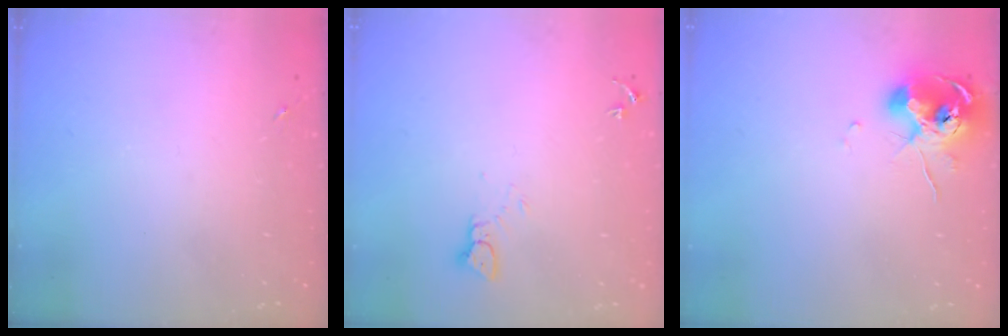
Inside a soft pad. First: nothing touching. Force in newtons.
{"total": 2.6, "press": 2.6, "slide": 0.1}
{"total": 10.3, "press": 10.2, "slide": 1.1}